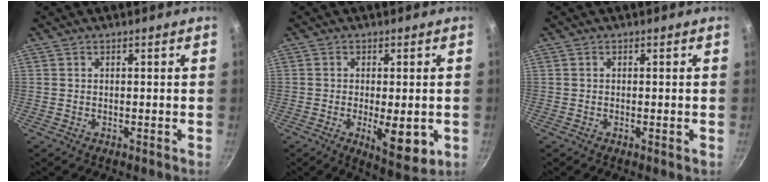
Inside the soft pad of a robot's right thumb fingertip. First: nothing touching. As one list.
[{"total": 9.0, "force": [-2.0, 3.2, 8.2], "torque": [-0.113, -0.015, -0.021]}, {"total": 0.7, "force": [-0.3, 0.0, 0.6], "torque": [-0.011, -0.001, -0.006]}]